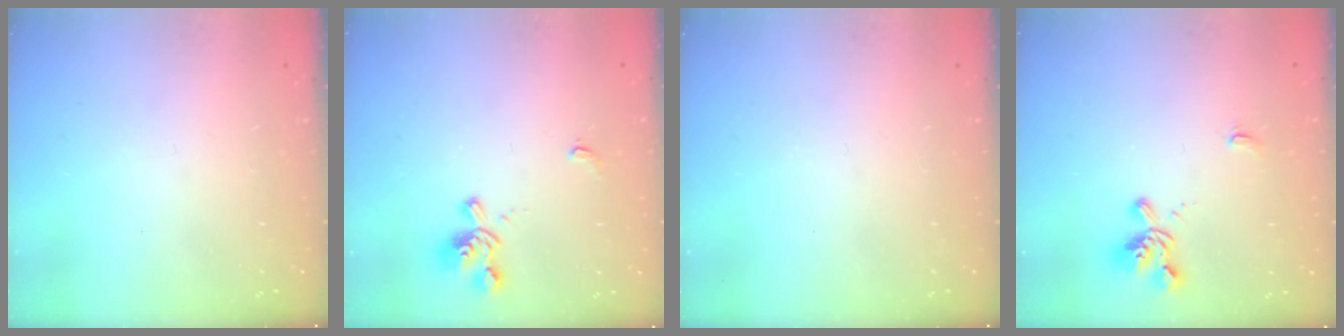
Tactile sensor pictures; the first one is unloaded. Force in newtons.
{"total": 1.7, "press": 1.0, "slide": 1.3}
{"total": 0.0}
{"total": 1.1, "press": 0.4, "slide": 1.0}